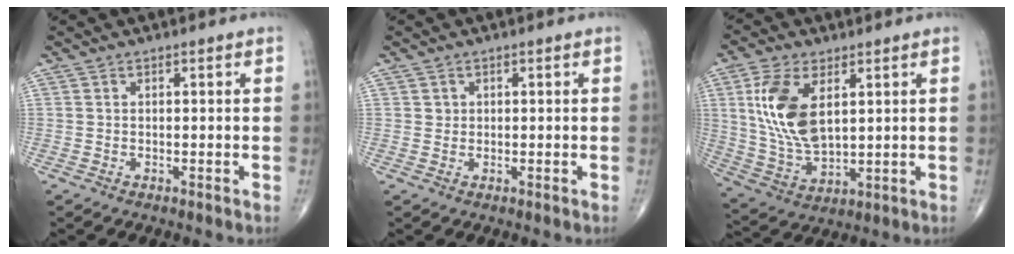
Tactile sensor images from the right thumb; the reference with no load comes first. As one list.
[{"total": 1.0, "force": [0.3, 1.0, 0.1], "torque": [0.007, 0.001, 0.003]}, {"total": 13.9, "force": [4.0, 7.4, 11.0], "torque": [-0.220, -0.016, 0.087]}]